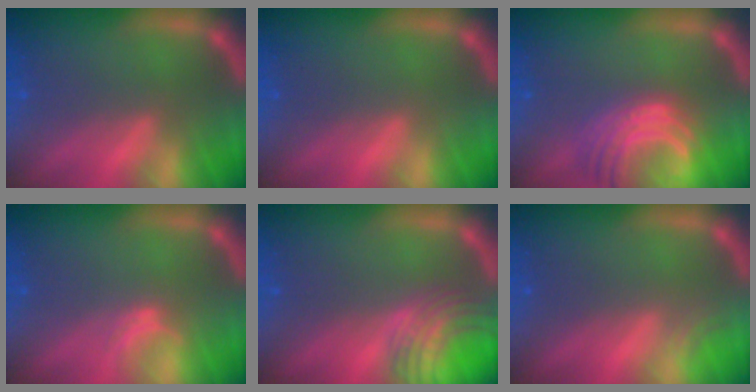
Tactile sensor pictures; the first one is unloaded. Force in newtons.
{"total": 0.0}
{"total": 7.6}
{"total": 1.0}
{"total": 6.6}
{"total": 0.9}